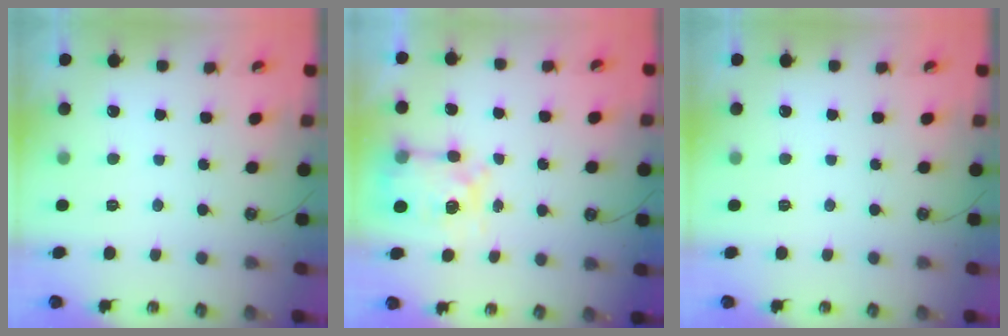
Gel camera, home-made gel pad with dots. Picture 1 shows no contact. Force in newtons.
{"total": 7.2, "press": 7.1, "slide": 0.6}
{"total": 0.0}